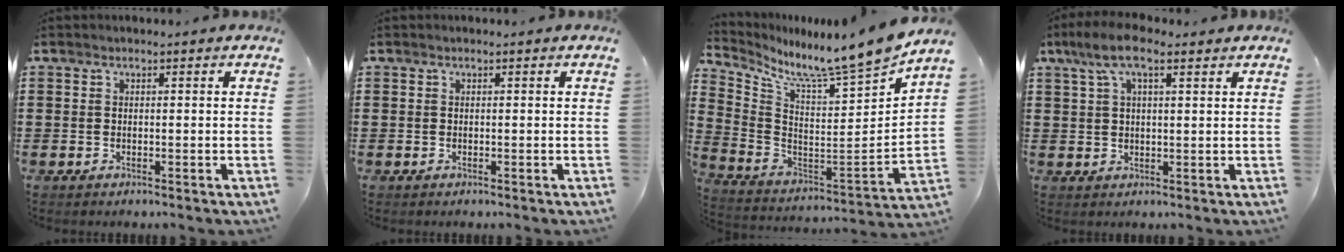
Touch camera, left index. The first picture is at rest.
{"total": 0.0}
{"total": 9.0, "force": [8.5, -1.4, 2.7], "torque": [-0.067, -0.099, 0.127]}
{"total": 6.5, "force": [3.7, 2.1, 4.9], "torque": [-0.104, 0.009, 0.065]}